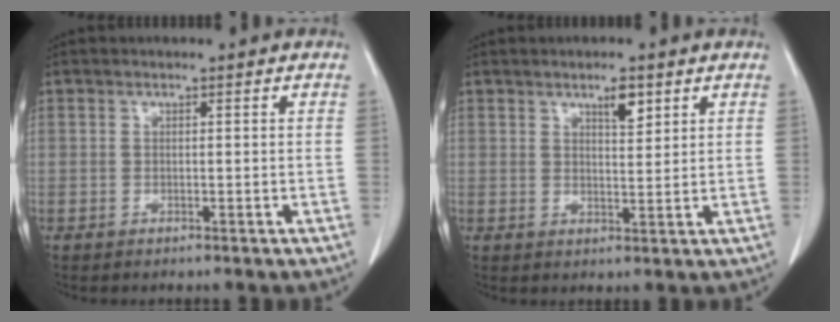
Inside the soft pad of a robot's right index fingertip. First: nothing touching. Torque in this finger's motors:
{"motor_torque": [0.12, 0.20, 0.05, 0.01]}